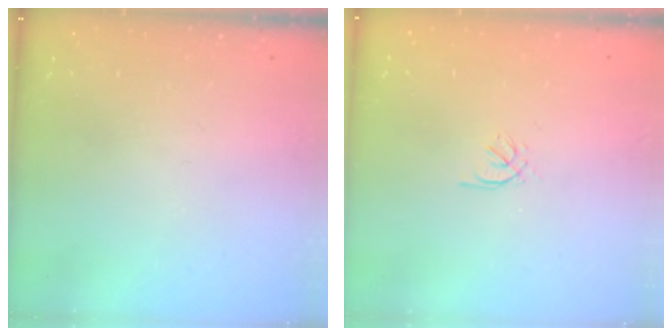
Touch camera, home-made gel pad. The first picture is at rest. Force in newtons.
{"total": 0.5, "press": 0.3, "slide": 0.4}